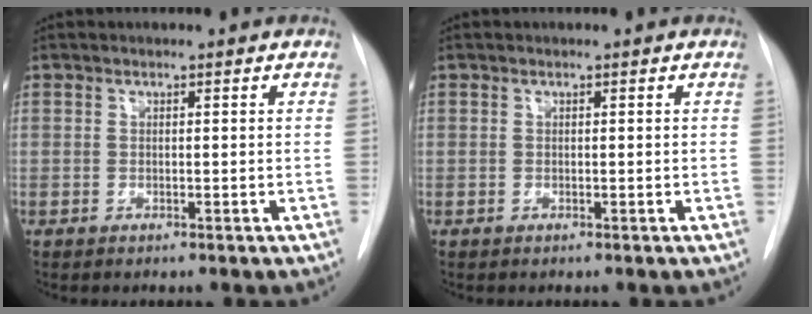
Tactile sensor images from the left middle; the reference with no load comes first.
{"total": 0.0}